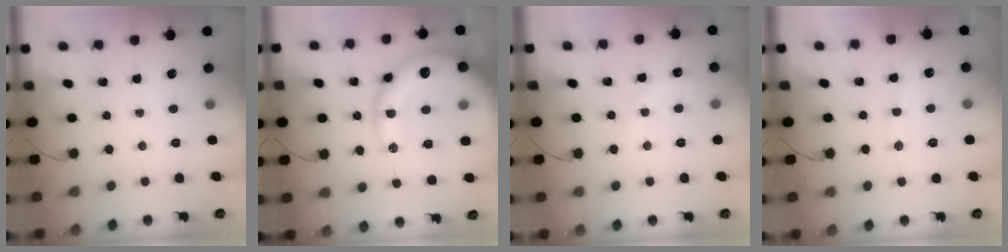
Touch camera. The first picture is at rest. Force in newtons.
{"total": 25.2, "press": 24.6, "slide": 5.3}
{"total": 3.6, "press": 3.4, "slide": 0.9}
{"total": 8.6, "press": 8.6, "slide": 0.6}